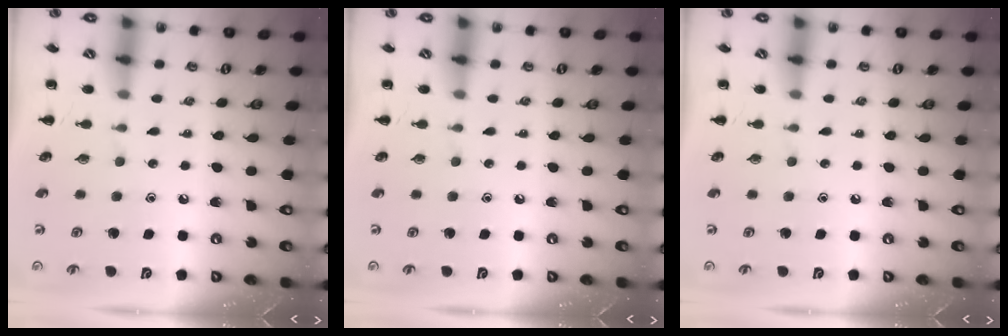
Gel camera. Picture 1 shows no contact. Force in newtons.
{"total": 0.0}
{"total": 0.0}